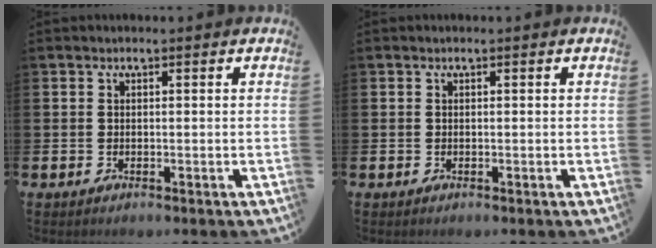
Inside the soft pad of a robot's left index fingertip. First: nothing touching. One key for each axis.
{"total": 0.0}